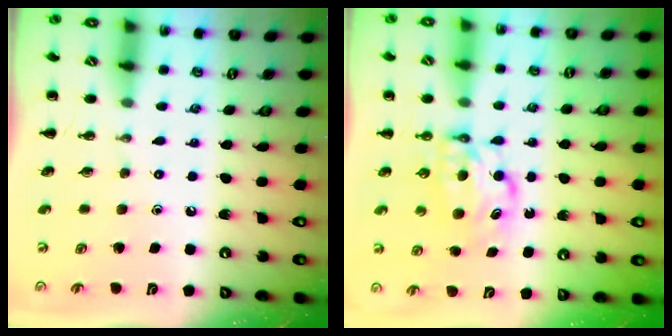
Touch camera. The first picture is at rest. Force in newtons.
{"total": 6.8, "press": 6.8, "slide": 0.2}